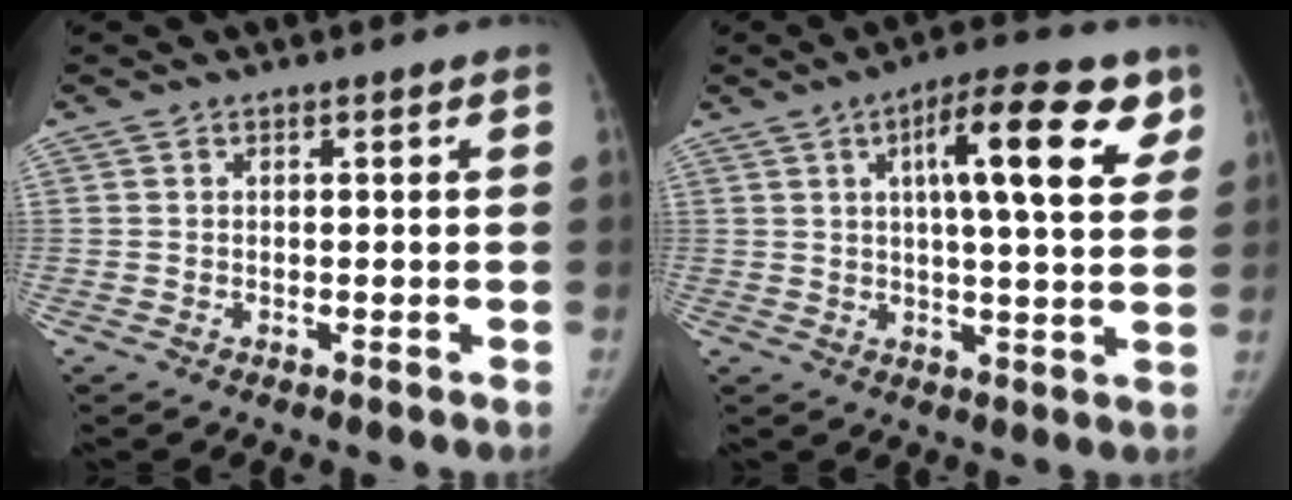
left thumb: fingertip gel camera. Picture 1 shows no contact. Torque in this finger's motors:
{"motor_torque": [0.55, 0.63, 0.44, 0.33, 0.07]}